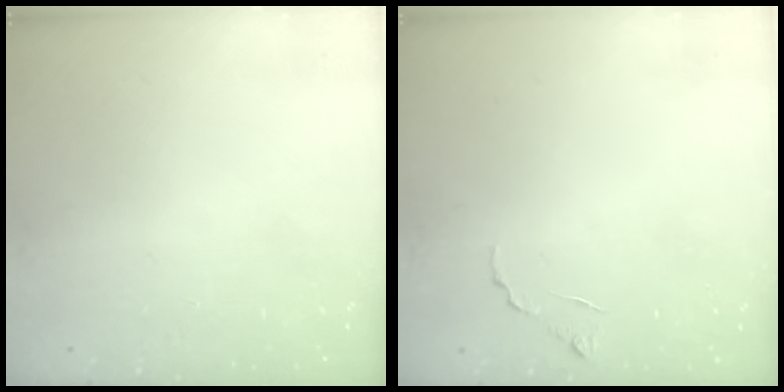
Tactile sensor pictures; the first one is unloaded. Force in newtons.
{"total": 6.0, "press": 6.0, "slide": 0.3}